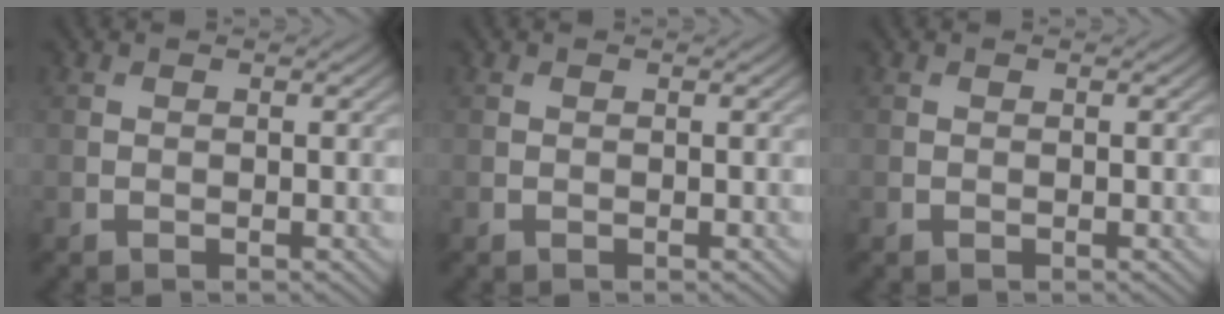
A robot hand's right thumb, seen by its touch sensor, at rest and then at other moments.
{"total": 0.0}
{"total": 0.0}